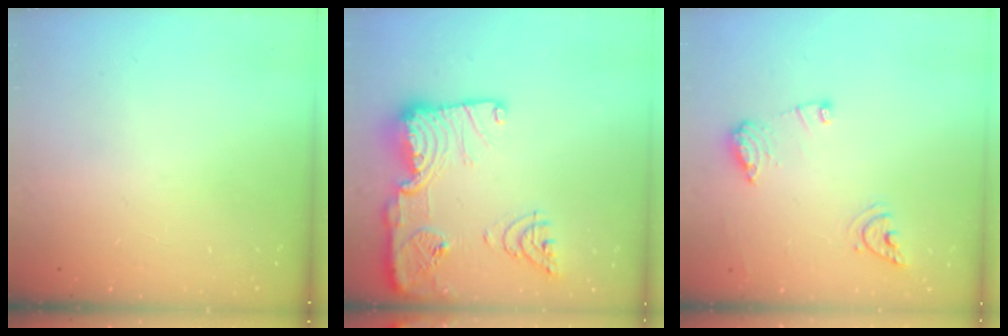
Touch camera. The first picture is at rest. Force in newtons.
{"total": 24.5, "press": 23.7, "slide": 6.1}
{"total": 10.3, "press": 10.2, "slide": 1.1}